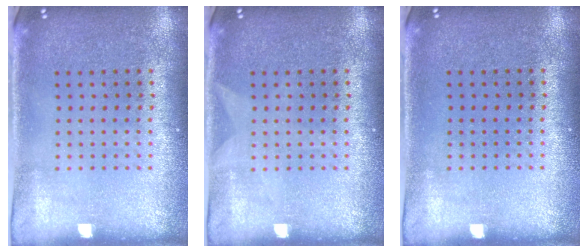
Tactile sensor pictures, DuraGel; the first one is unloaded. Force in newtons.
{"total": 0.6, "press": 0.6, "slide": 0.1}
{"total": 0.0}